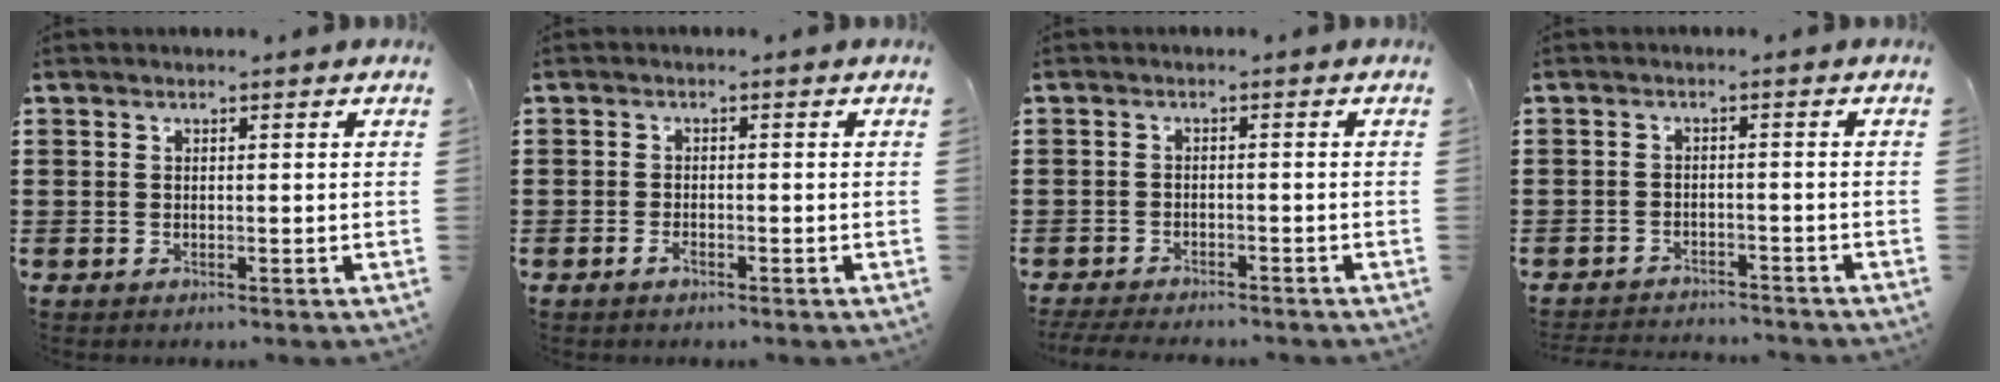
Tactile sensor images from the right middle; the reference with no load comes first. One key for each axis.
{"total": 1.5, "fx": -1.0, "fy": 0.5, "fz": 1.1, "tx": -0.030, "ty": -0.004, "tz": -0.021}
{"total": 2.4, "fx": -2.4, "fy": 0.3, "fz": 0.3, "tx": -0.016, "ty": -0.002, "tz": -0.052}
{"total": 2.5, "fx": -2.5, "fy": 0.2, "fz": -0.1, "tx": -0.004, "ty": 0.000, "tz": -0.054}